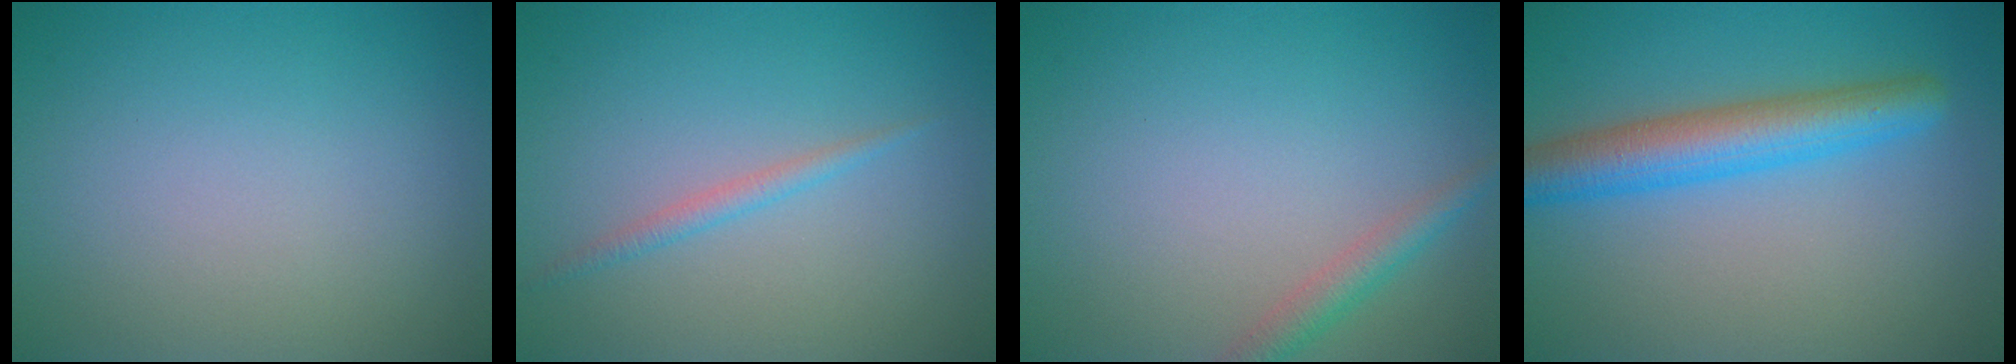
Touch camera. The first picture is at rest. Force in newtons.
{"total": 1.2, "press": 1.2, "slide": 0.0}
{"total": 2.0, "press": 2.0, "slide": 0.1}
{"total": 5.4, "press": 5.4, "slide": 0.1}